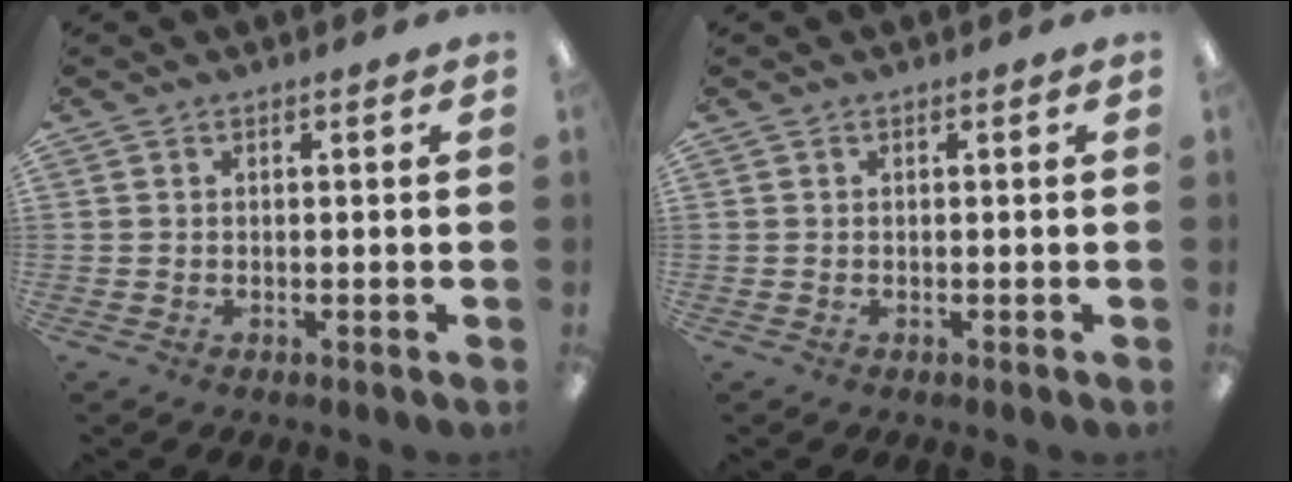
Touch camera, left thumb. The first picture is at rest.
{"total": 0.0}